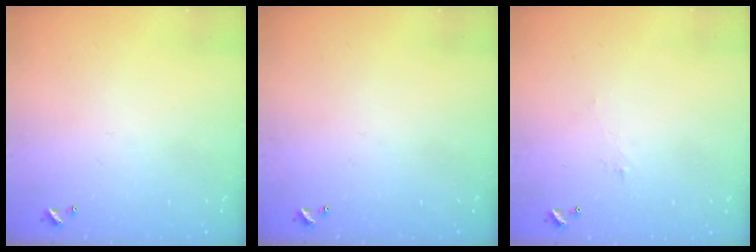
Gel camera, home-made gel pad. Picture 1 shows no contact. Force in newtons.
{"total": 0.0}
{"total": 1.5, "press": 1.3, "slide": 0.6}